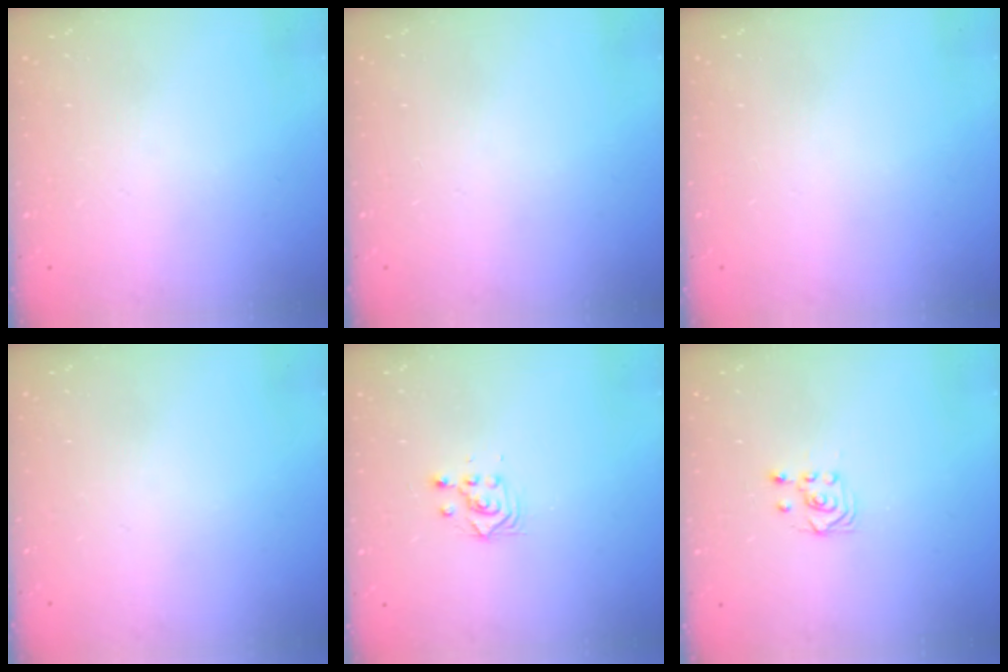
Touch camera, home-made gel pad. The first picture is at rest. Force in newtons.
{"total": 0.0}
{"total": 0.0}
{"total": 0.0}
{"total": 2.8, "press": 2.8, "slide": 0.2}
{"total": 2.7, "press": 2.4, "slide": 1.3}